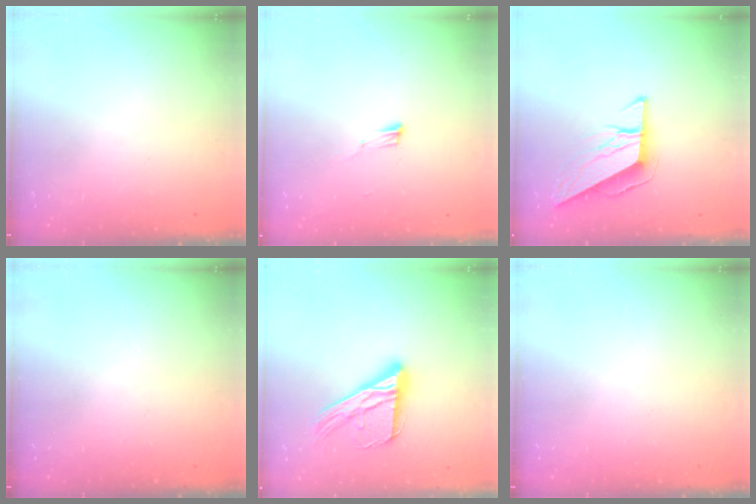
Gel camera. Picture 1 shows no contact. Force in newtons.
{"total": 5.1, "press": 4.9, "slide": 1.1}
{"total": 8.2, "press": 8.2, "slide": 0.3}
{"total": 0.0}
{"total": 17.1, "press": 17.0, "slide": 1.7}
{"total": 0.0}